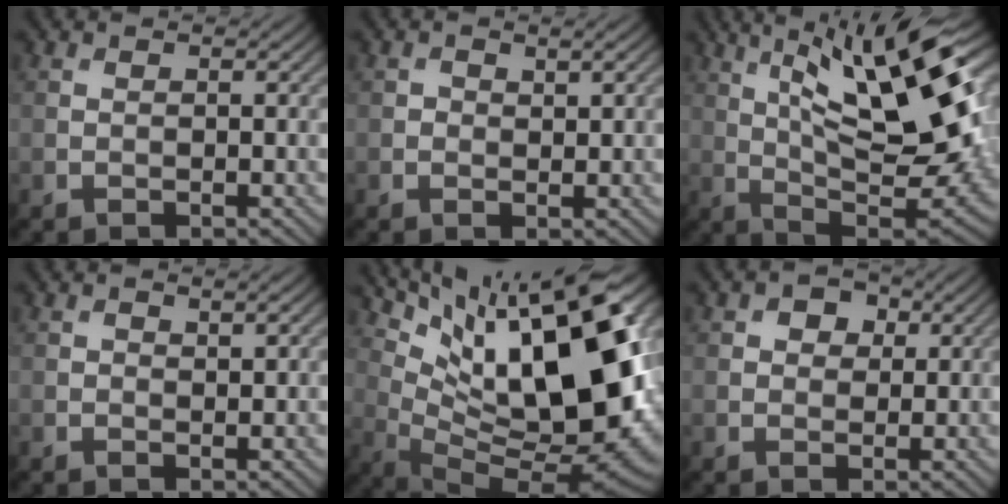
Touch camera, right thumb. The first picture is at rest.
{"total": 1.4, "force": [0.5, 0.9, 1.0], "torque": [-0.017, -0.001, 0.009]}
{"total": 17.8, "force": [5.6, 5.9, 15.8], "torque": [-0.266, 0.017, 0.092]}
{"total": 1.1, "force": [0.5, 0.5, 0.9], "torque": [-0.015, -0.001, 0.008]}
{"total": 18.5, "force": [7.3, 6.9, 15.5], "torque": [-0.256, 0.017, 0.139]}
{"total": 2.8, "force": [1.0, 2.2, 1.5], "torque": [-0.023, 0.002, 0.010]}